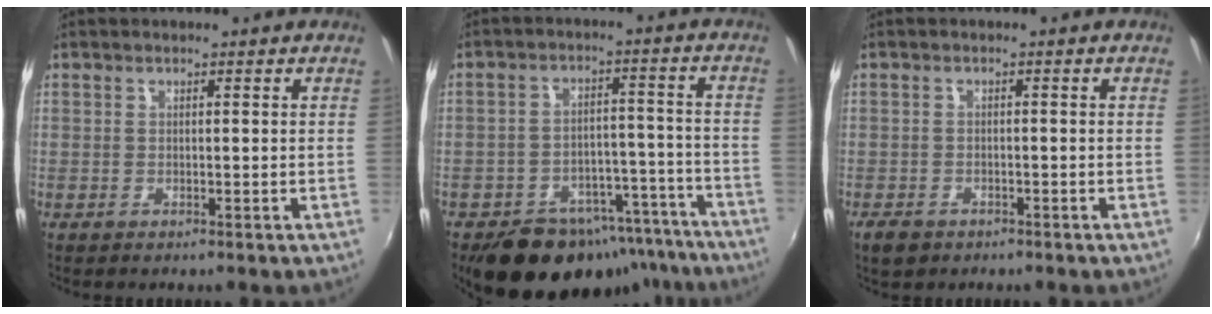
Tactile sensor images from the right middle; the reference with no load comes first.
{"total": 18.6, "force": [-14.3, 9.6, 6.9], "torque": [-0.129, 0.035, -0.173]}
{"total": 3.5, "force": [-2.4, 2.2, 1.5], "torque": [-0.040, -0.007, -0.040]}